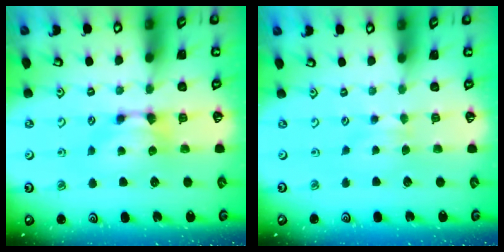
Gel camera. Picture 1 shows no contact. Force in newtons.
{"total": 2.1, "press": 2.0, "slide": 0.4}